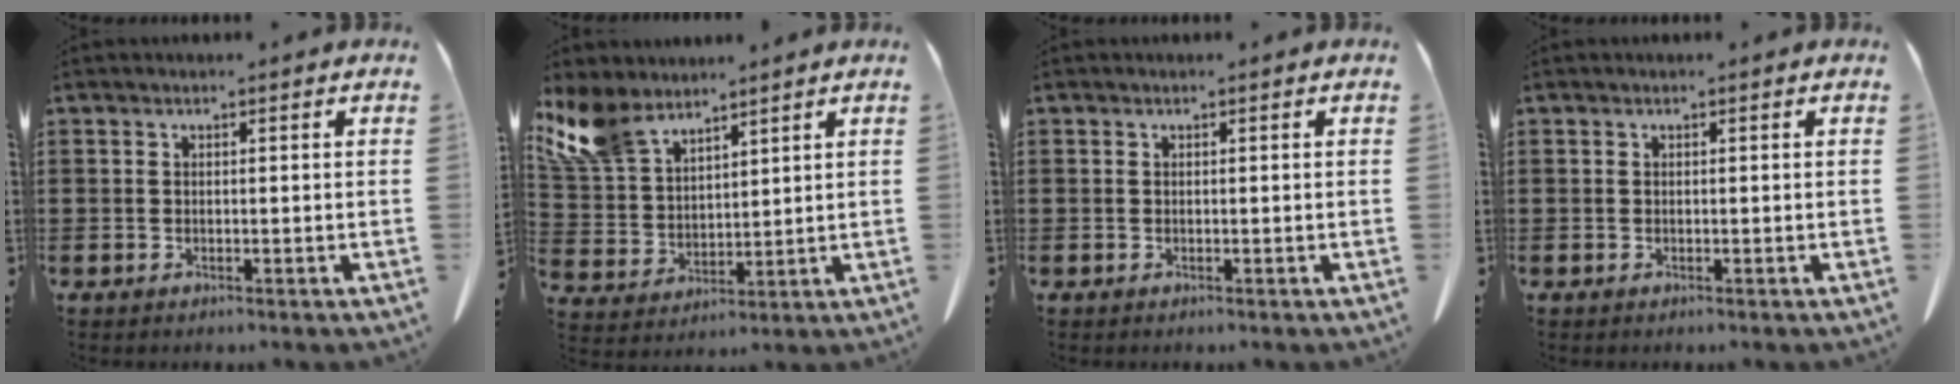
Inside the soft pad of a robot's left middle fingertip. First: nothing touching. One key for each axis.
{"total": 8.3, "fx": 6.7, "fy": 3.8, "fz": 3.2, "tx": -0.094, "ty": -0.013, "tz": 0.130}
{"total": 0.0}
{"total": 0.0}